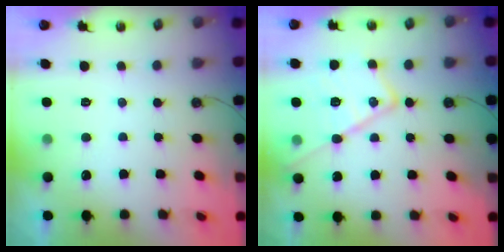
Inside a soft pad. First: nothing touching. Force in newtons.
{"total": 17.6, "press": 17.5, "slide": 1.5}